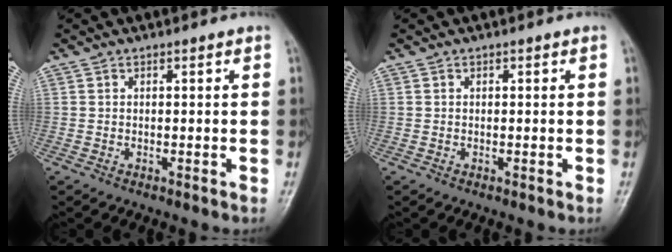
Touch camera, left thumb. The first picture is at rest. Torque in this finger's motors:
{"motor_torque": [-0.17, 0.17, -0.07, 0.05, 0.00]}